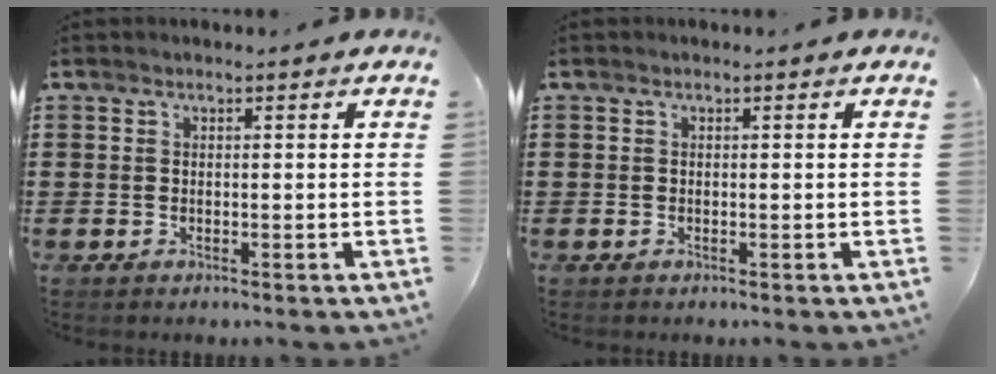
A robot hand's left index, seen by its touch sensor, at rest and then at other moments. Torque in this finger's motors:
{"motor_torque": [-0.07, -0.02, 0.02, 0.01]}